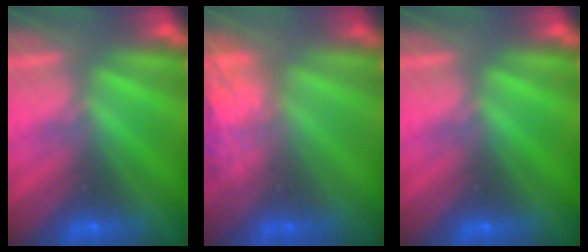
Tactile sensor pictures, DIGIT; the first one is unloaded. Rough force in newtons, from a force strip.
{"total": 7.3}
{"total": 0.0}